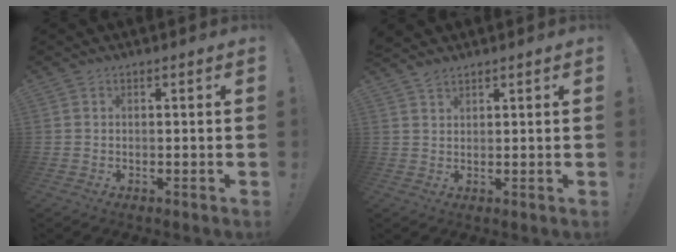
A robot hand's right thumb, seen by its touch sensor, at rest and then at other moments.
{"total": 2.4, "force": [2.2, 0.7, 0.9], "torque": [-0.016, -0.010, 0.040]}